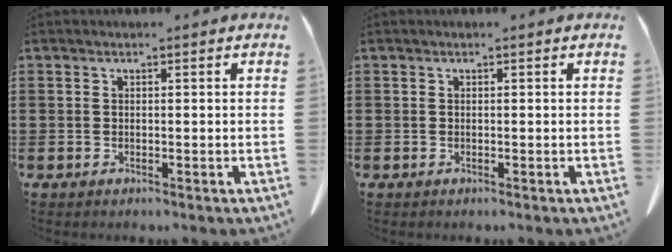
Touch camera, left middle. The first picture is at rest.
{"total": 0.0}